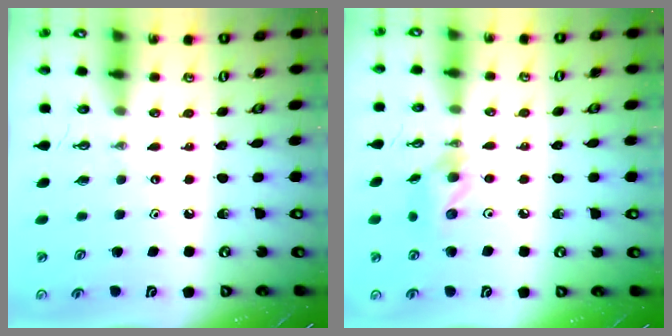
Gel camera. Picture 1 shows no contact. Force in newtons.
{"total": 10.5, "press": 10.4, "slide": 1.1}